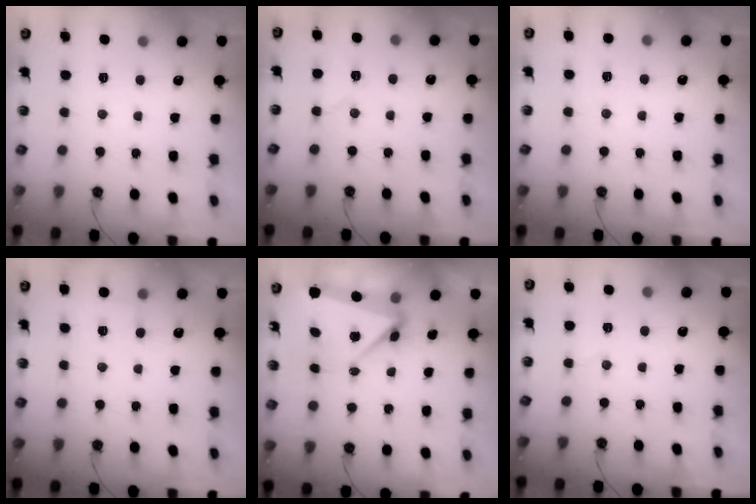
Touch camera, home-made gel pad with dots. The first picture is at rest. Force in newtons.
{"total": 6.3, "press": 5.7, "slide": 2.7}
{"total": 5.0, "press": 4.5, "slide": 2.2}
{"total": 1.8, "press": 1.6, "slide": 0.8}
{"total": 6.0, "press": 5.1, "slide": 3.3}
{"total": 3.8, "press": 3.4, "slide": 1.7}